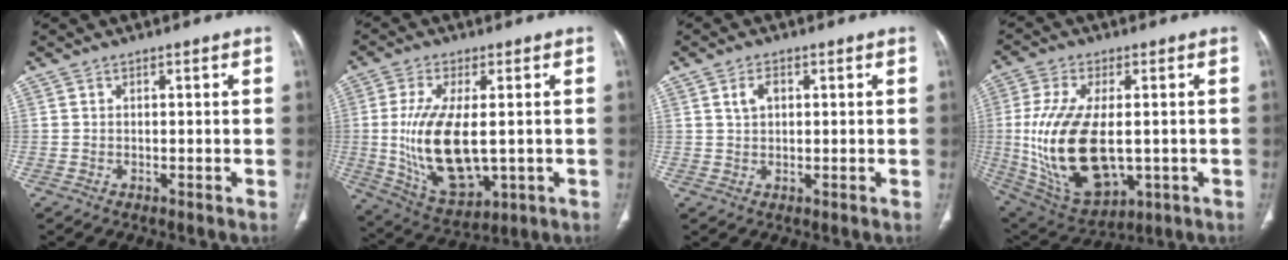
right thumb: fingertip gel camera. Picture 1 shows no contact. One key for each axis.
{"total": 16.0, "fx": -0.4, "fy": 7.5, "fz": 14.2, "tx": -0.273, "ty": -0.020, "tz": 0.013}
{"total": 2.9, "fx": 1.0, "fy": 1.9, "fz": 2.0, "tx": -0.034, "ty": 0.005, "tz": 0.021}
{"total": 20.2, "fx": -1.3, "fy": 10.8, "fz": 17.1, "tx": -0.344, "ty": -0.015, "tz": 0.002}